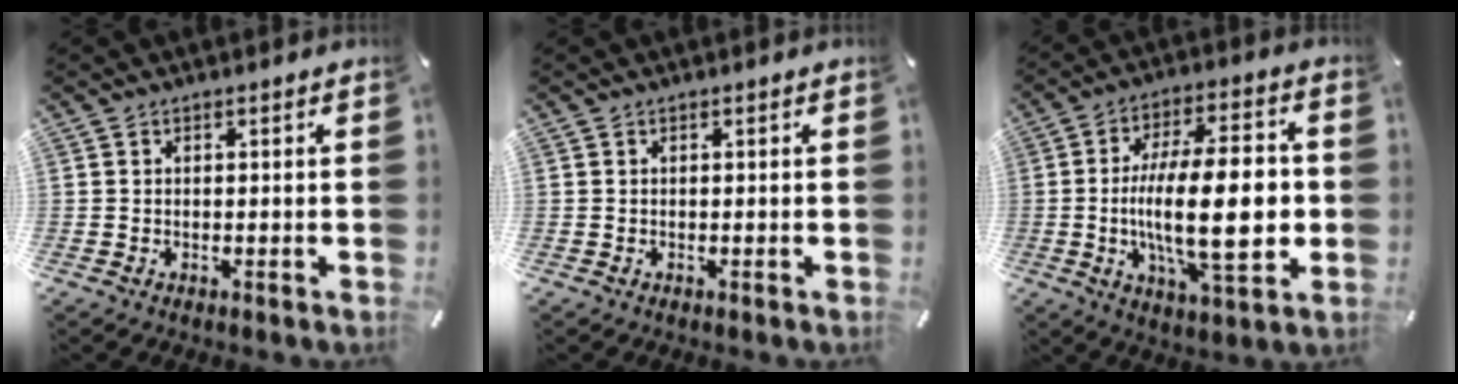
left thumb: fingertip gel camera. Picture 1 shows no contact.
{"total": 0.0}
{"total": 22.0, "force": [-1.7, 7.7, 20.5], "torque": [-0.350, -0.005, -0.025]}